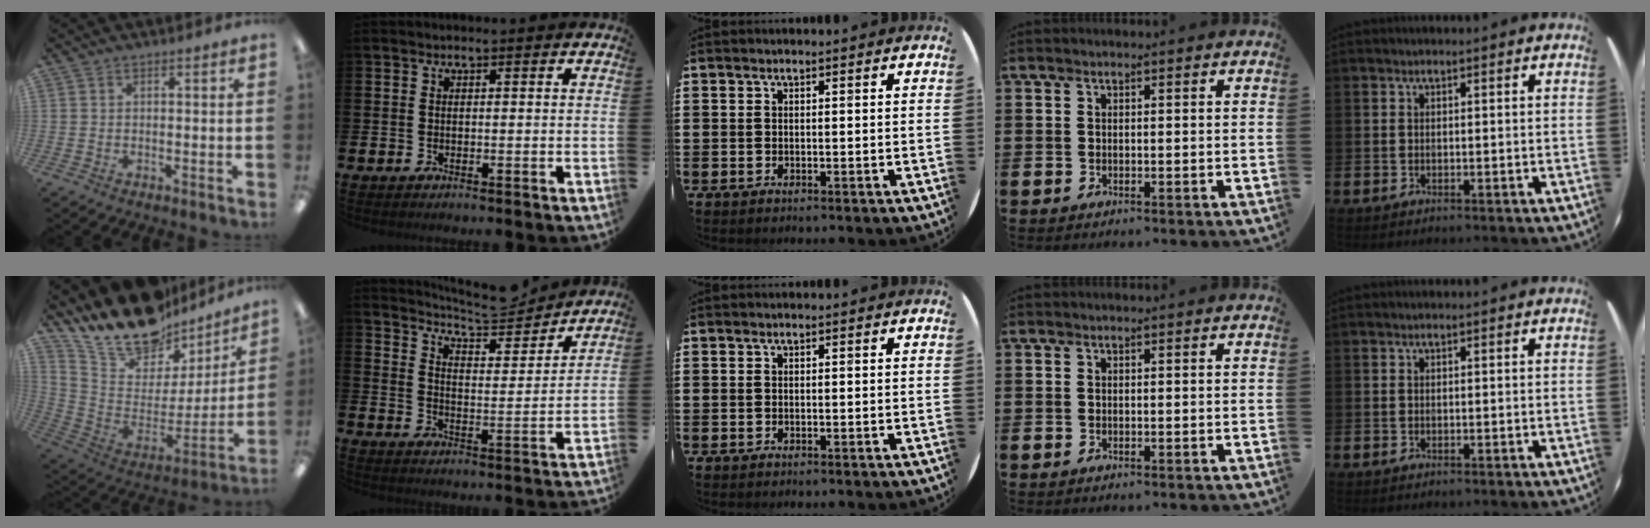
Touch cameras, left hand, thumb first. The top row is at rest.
{"thumb": {"total": 18.6, "force": [16.1, 7.7, 5.0], "torque": [-0.104, -0.134, 0.287]}, "index": {"total": 6.4, "force": [6.2, 1.2, 1.1], "torque": [-0.047, -0.047, 0.106]}}